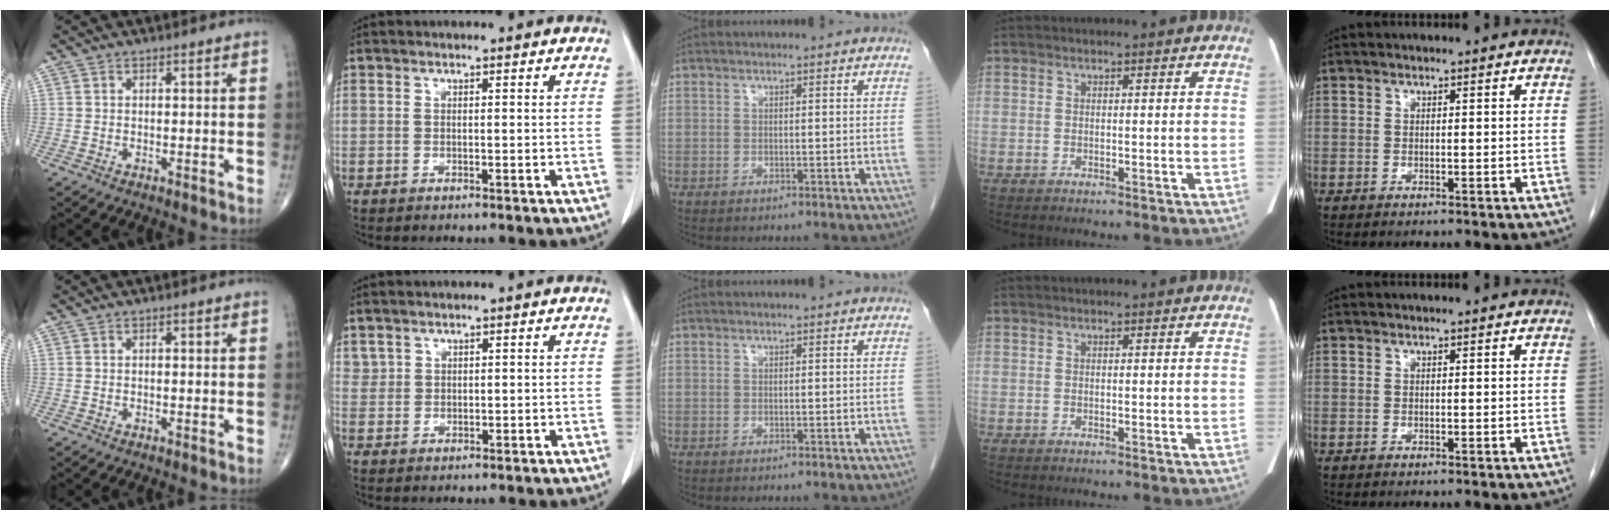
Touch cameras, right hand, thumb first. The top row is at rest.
{"index": {"total": 1.6, "force": [1.1, 1.2, 0.2], "torque": [0.002, 0.002, 0.023]}}